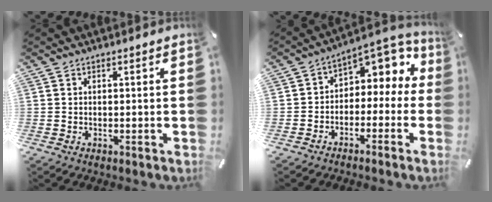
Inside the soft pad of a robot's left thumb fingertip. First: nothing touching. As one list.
[{"total": 5.4, "force": [1.7, 4.4, 2.6], "torque": [-0.046, -0.018, 0.029]}]